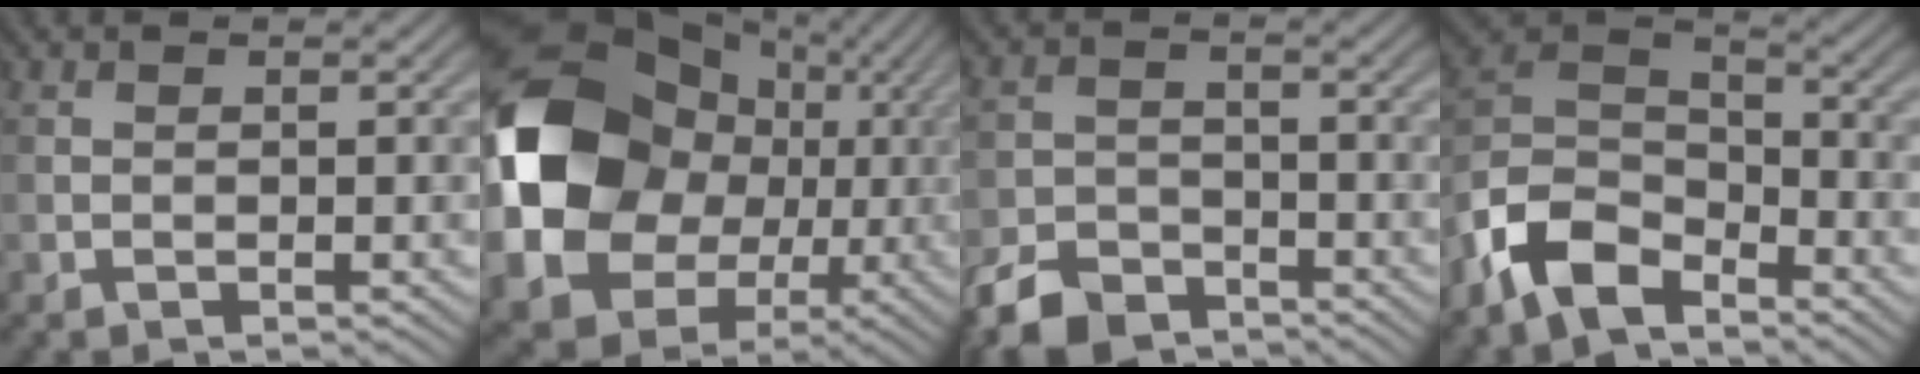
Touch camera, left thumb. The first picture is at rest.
{"total": 18.4, "force": [0.5, 15.3, 10.3], "torque": [-0.222, -0.021, 0.013]}
{"total": 6.7, "force": [-5.2, 3.1, 2.8], "torque": [-0.056, -0.007, -0.110]}
{"total": 9.4, "force": [-6.4, 4.7, 5.0], "torque": [-0.112, -0.003, -0.150]}